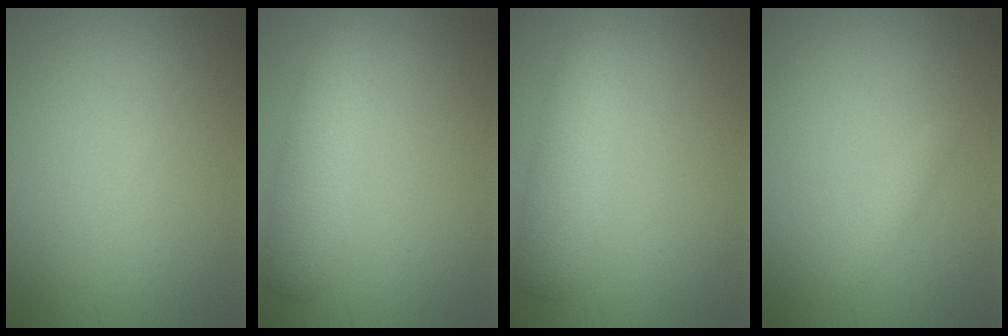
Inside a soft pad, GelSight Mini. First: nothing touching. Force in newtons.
{"total": 4.2, "press": 4.2, "slide": 0.1}
{"total": 4.2, "press": 4.2, "slide": 0.1}
{"total": 1.0, "press": 1.0, "slide": 0.0}